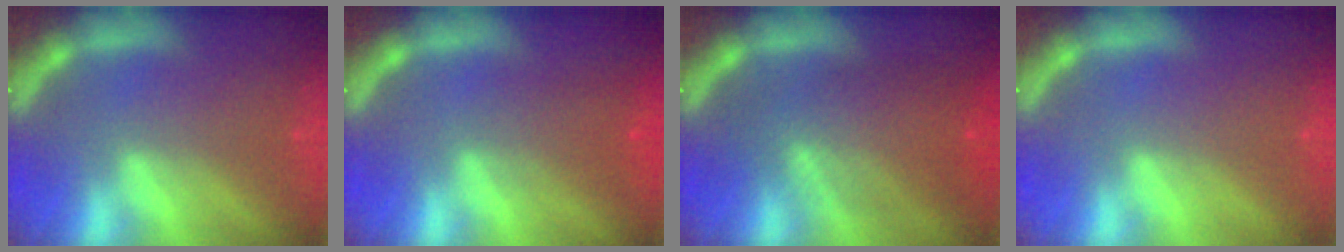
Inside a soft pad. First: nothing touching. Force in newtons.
{"total": 2.5}
{"total": 7.1}
{"total": 0.0}